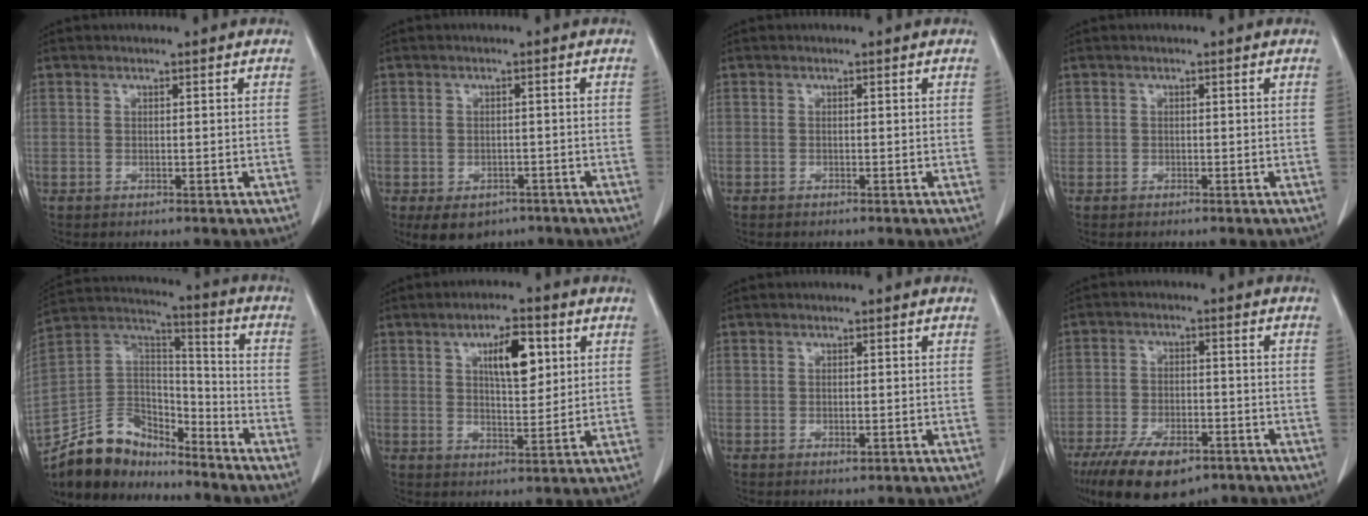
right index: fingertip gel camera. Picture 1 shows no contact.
{"total": 6.6, "force": [-4.3, 4.3, 2.6], "torque": [-0.036, 0.002, -0.055]}
{"total": 0.0}
{"total": 0.6, "force": [-0.2, 0.6, 0.0], "torque": [-0.004, 0.005, -0.004]}
{"total": 14.4, "force": [-12.8, 5.7, 3.4], "torque": [-0.059, 0.047, -0.237]}
{"total": 7.8, "force": [2.9, 2.7, 6.8], "torque": [-0.112, 0.007, 0.049]}
{"total": 1.0, "force": [-0.1, 0.5, 0.8], "torque": [-0.015, -0.003, 0.002]}
{"total": 12.2, "force": [-8.1, 5.1, 7.6], "torque": [-0.132, -0.011, -0.131]}